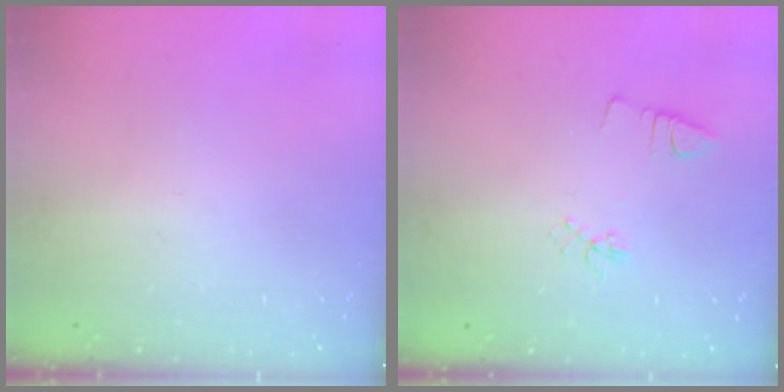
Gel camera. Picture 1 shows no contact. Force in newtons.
{"total": 3.8, "press": 3.5, "slide": 1.5}